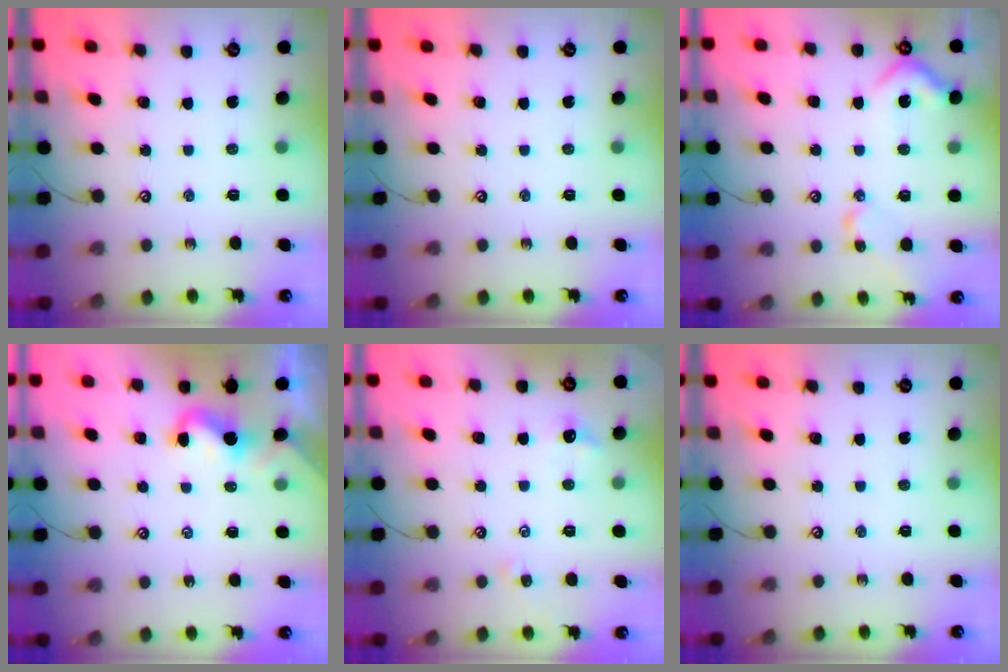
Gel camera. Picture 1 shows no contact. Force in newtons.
{"total": 0.0}
{"total": 6.8, "press": 6.8, "slide": 1.1}
{"total": 1.8, "press": 1.8, "slide": 0.3}
{"total": 2.9, "press": 2.9, "slide": 0.7}
{"total": 0.0}